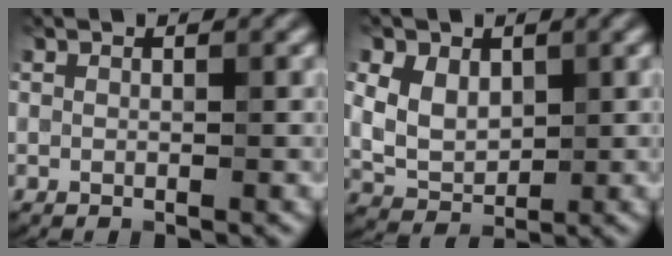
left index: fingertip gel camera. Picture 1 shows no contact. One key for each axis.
{"total": 3.8, "fx": 0.7, "fy": 2.8, "fz": 2.4, "tx": -0.052, "ty": -0.007, "tz": 0.009}